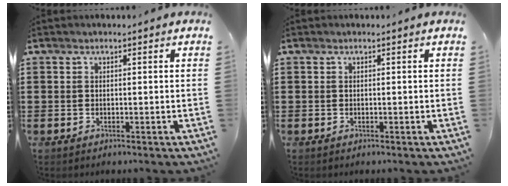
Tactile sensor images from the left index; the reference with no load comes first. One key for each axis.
{"total": 0.0}